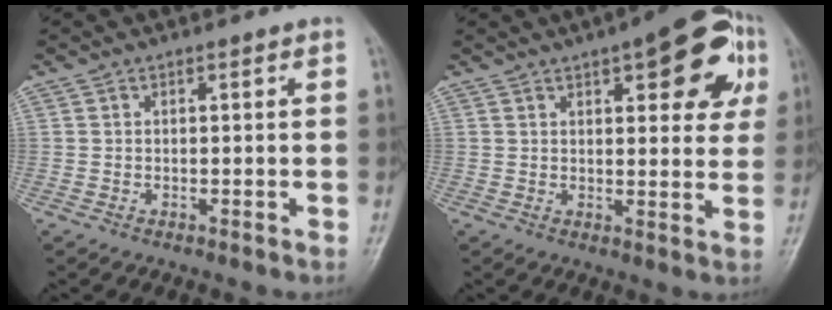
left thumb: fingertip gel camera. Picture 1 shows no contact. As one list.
[{"total": 14.9, "force": [6.3, 6.0, 12.2], "torque": [-0.109, -0.003, 0.071]}]